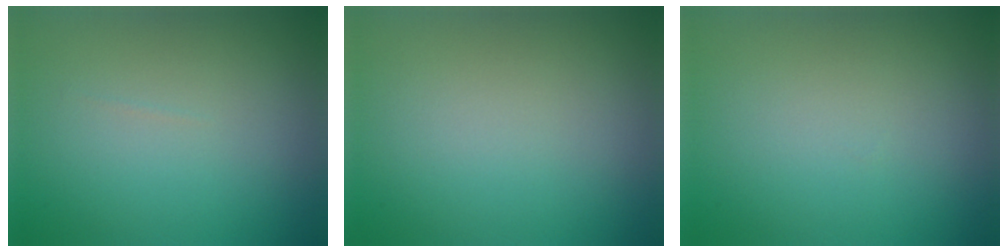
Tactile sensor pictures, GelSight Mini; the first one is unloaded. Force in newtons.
{"total": 0.0}
{"total": 0.0}